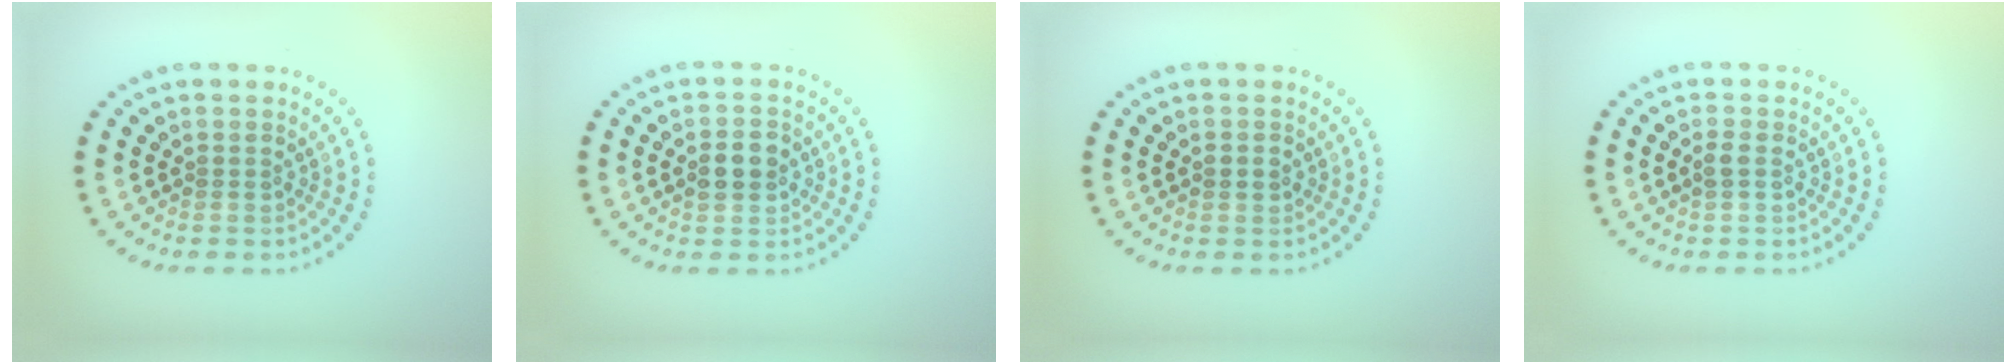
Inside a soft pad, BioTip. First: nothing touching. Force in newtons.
{"total": 2.8, "press": 2.8, "slide": 0.2}
{"total": 1.4, "press": 1.4, "slide": 0.1}
{"total": 0.8, "press": 0.8, "slide": 0.2}